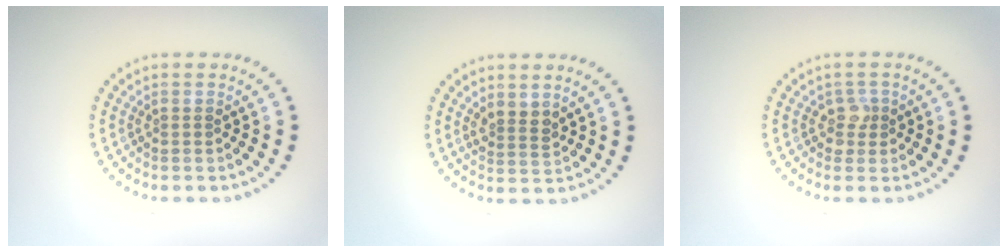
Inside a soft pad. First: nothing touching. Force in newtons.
{"total": 1.8, "press": 1.5, "slide": 1.0}
{"total": 1.5, "press": 1.3, "slide": 0.8}